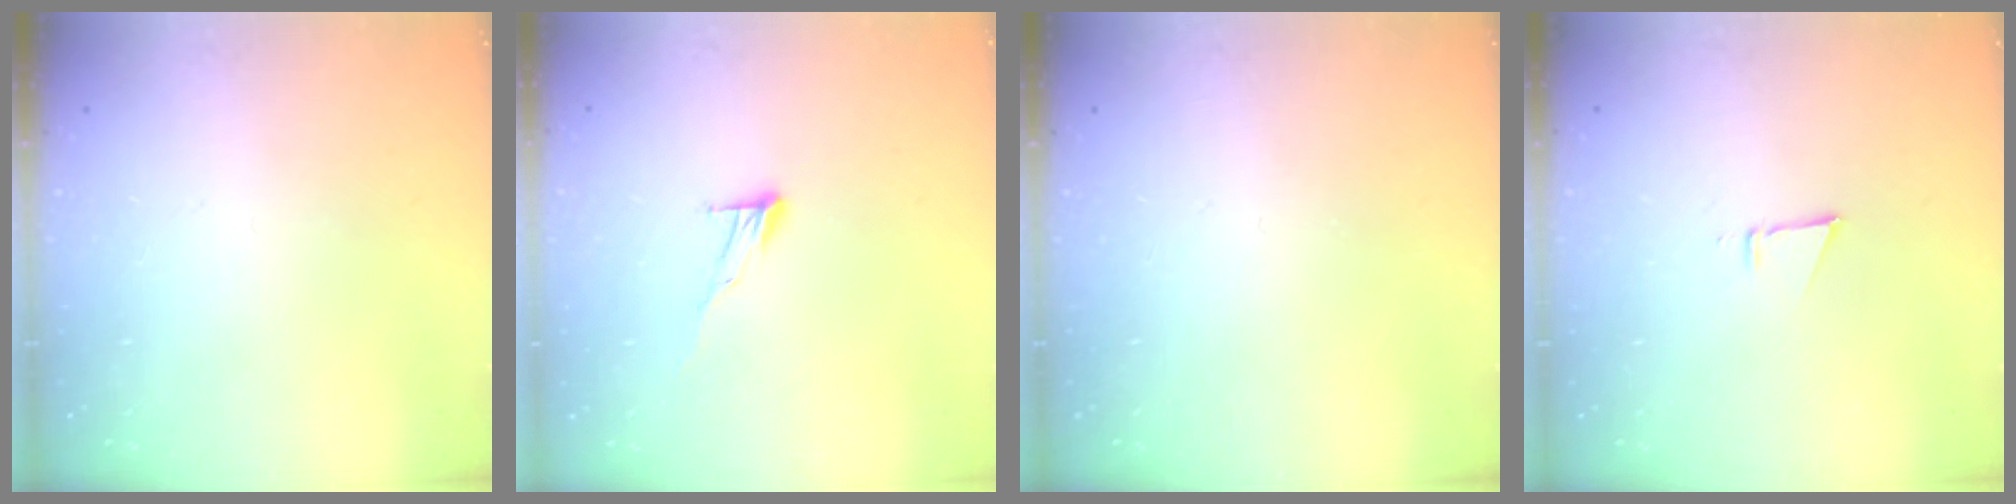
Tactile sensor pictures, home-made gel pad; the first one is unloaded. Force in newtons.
{"total": 6.9, "press": 6.8, "slide": 0.4}
{"total": 0.0}
{"total": 4.3, "press": 4.2, "slide": 0.7}